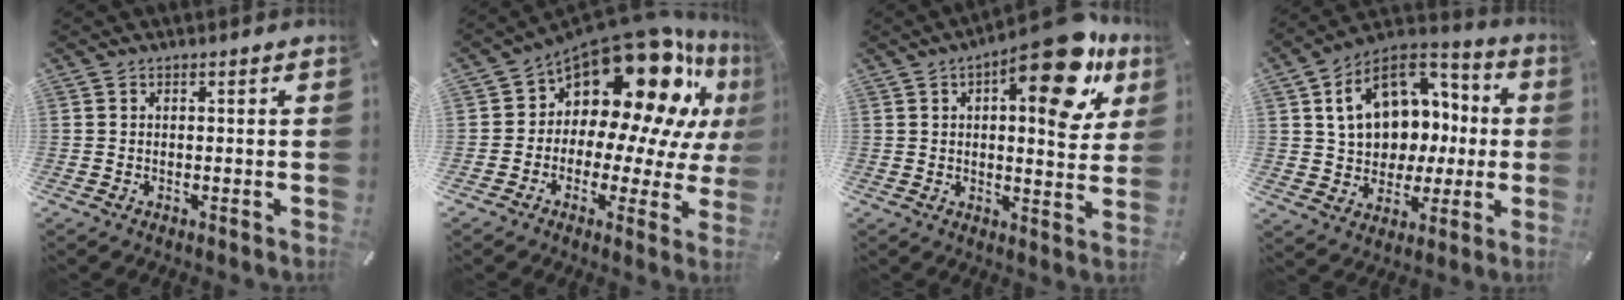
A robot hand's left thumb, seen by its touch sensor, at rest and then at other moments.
{"total": 18.5, "force": [12.3, 9.1, 10.4], "torque": [-0.161, -0.114, 0.208]}
{"total": 18.0, "force": [9.8, 6.2, 13.8], "torque": [-0.184, -0.056, 0.149]}
{"total": 16.6, "force": [3.9, 13.4, 8.9], "torque": [-0.167, -0.009, 0.082]}